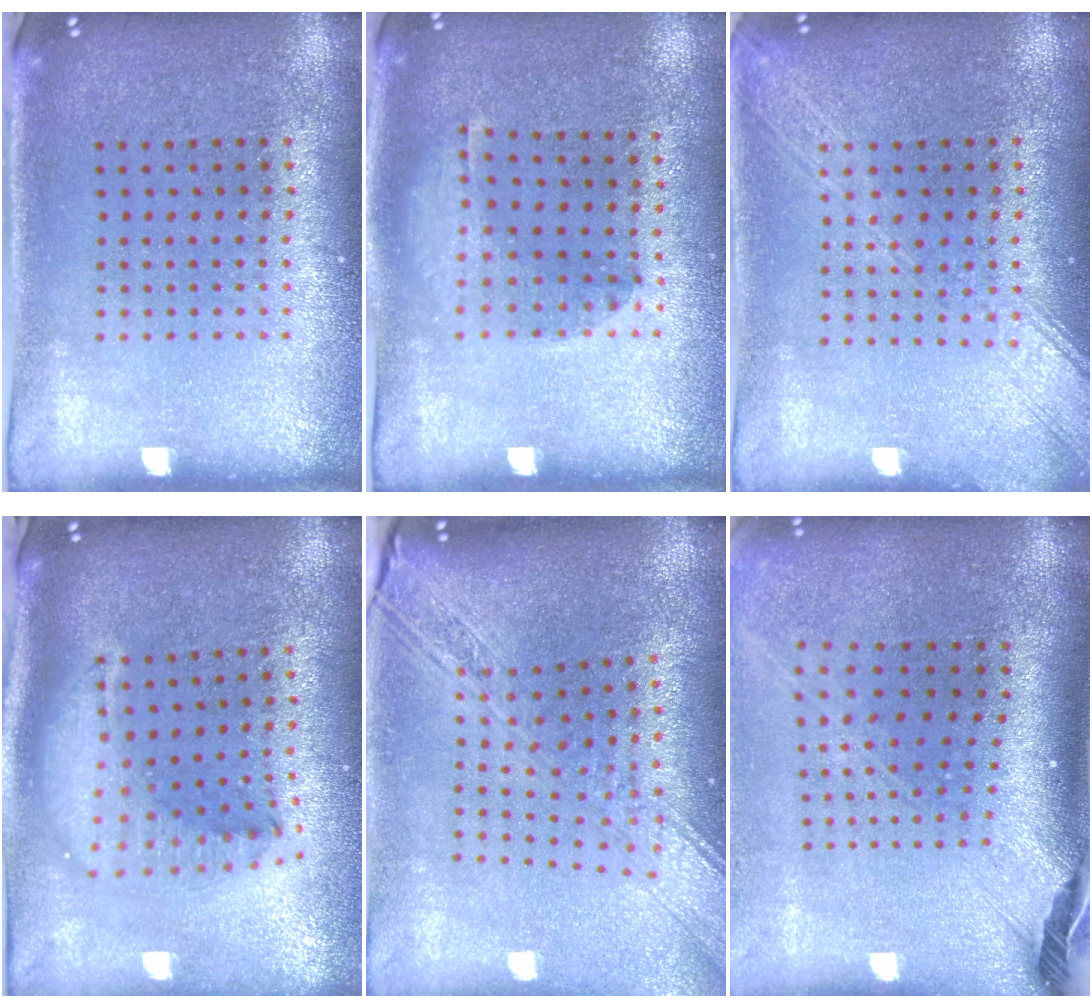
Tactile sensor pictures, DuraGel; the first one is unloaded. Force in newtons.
{"total": 1.1, "press": 1.0, "slide": 0.2}
{"total": 3.6, "press": 3.6, "slide": 0.5}
{"total": 2.3, "press": 1.7, "slide": 1.5}
{"total": 3.0, "press": 2.3, "slide": 1.9}
{"total": 2.7, "press": 2.0, "slide": 1.9}